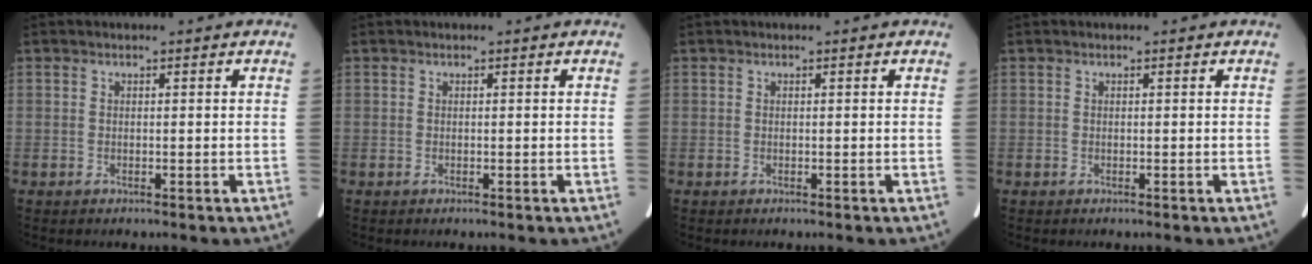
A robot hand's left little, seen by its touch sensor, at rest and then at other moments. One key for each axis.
{"total": 0.0}
{"total": 0.0}
{"total": 0.0}